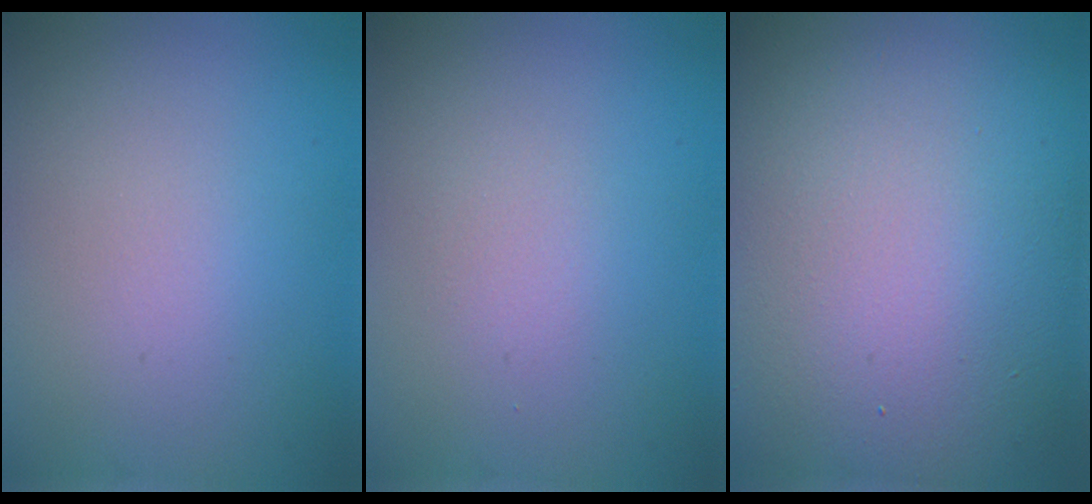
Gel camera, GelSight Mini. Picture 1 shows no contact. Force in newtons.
{"total": 0.7, "press": 0.7, "slide": 0.1}
{"total": 17.1, "press": 17.1, "slide": 1.0}